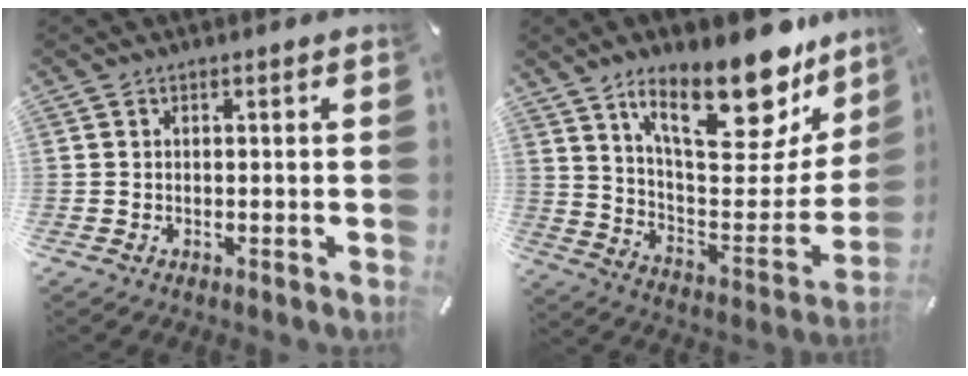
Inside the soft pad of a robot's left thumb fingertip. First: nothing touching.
{"total": 24.3, "force": [17.3, 9.7, 14.0], "torque": [-0.197, -0.125, 0.286]}